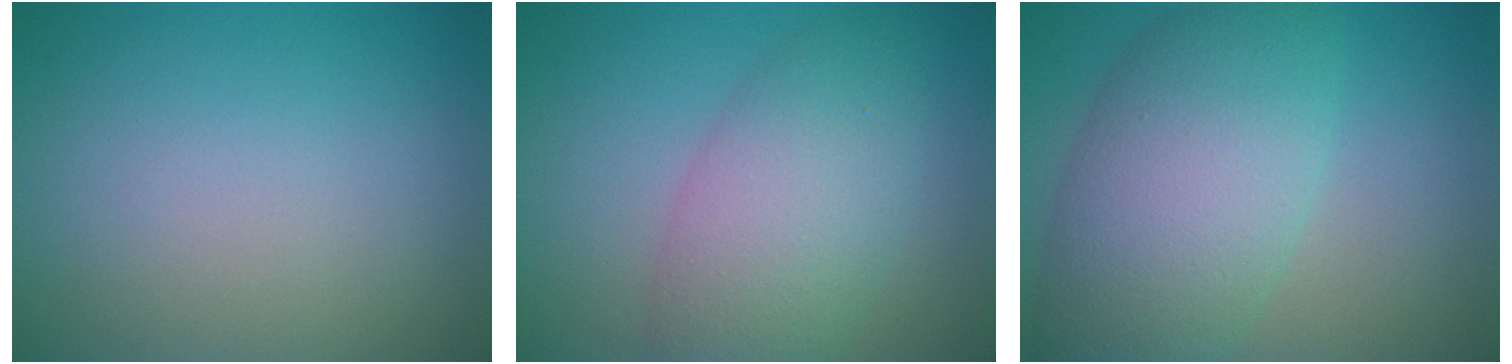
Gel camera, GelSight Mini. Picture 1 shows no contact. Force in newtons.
{"total": 6.2, "press": 6.1, "slide": 0.3}
{"total": 8.7, "press": 8.7, "slide": 0.3}